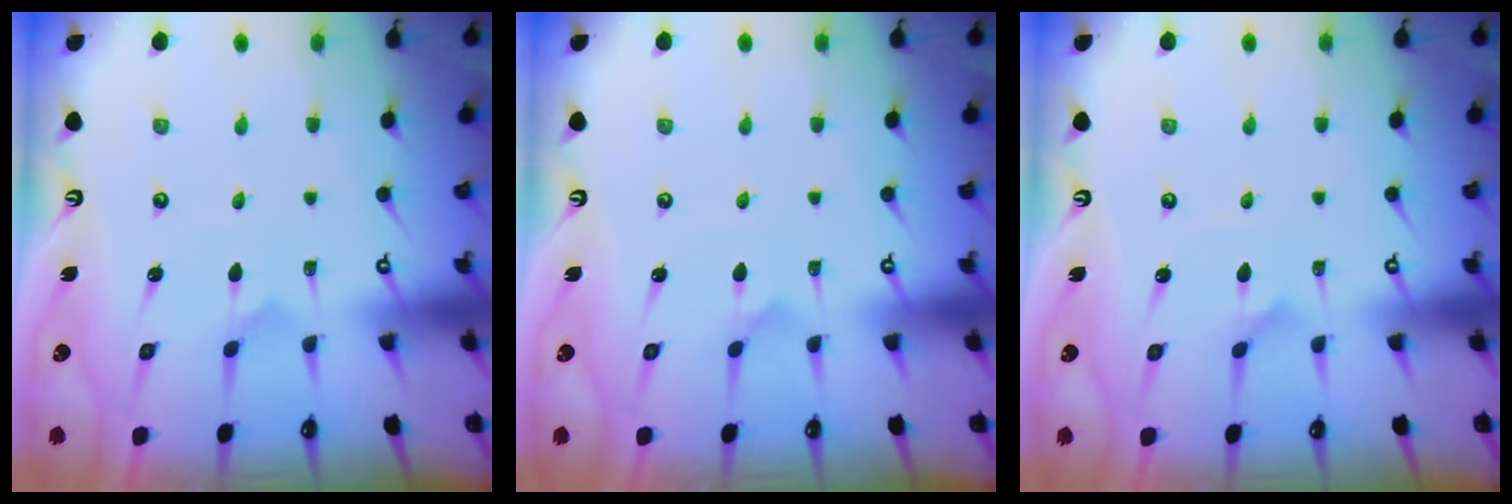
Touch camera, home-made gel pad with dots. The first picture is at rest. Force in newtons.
{"total": 1.6, "press": 1.6, "slide": 0.1}
{"total": 1.2, "press": 1.2, "slide": 0.1}